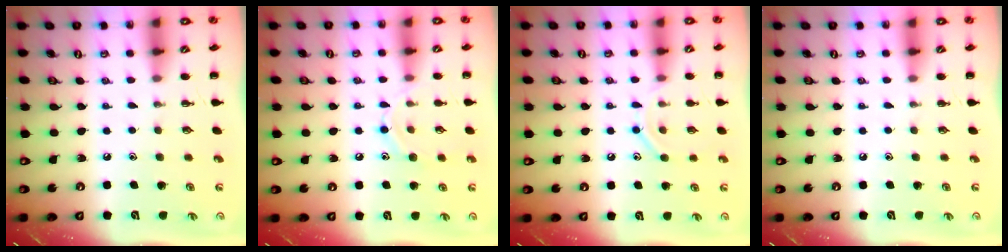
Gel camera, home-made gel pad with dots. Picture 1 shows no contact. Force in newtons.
{"total": 8.2, "press": 8.1, "slide": 1.1}
{"total": 8.5, "press": 8.3, "slide": 1.6}
{"total": 0.0}